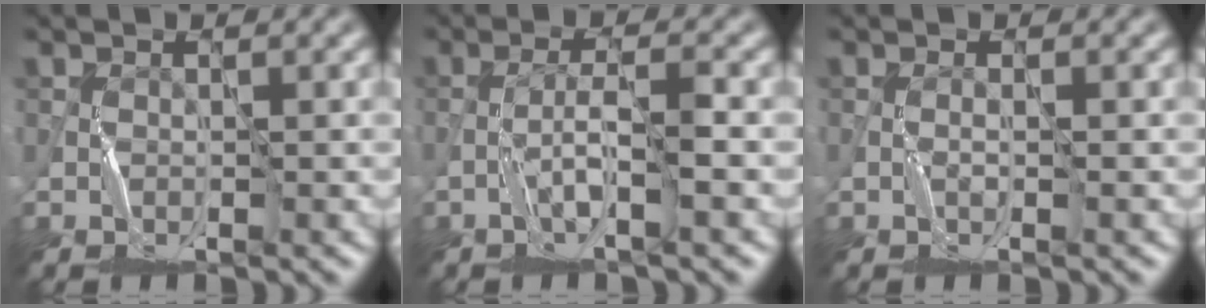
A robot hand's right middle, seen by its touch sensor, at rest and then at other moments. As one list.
[{"total": 2.3, "force": [-1.2, -0.6, 1.9], "torque": [-0.038, 0.010, -0.029]}, {"total": 0.6, "force": [-0.1, -0.6, -0.3], "torque": [0.000, 0.002, -0.004]}]